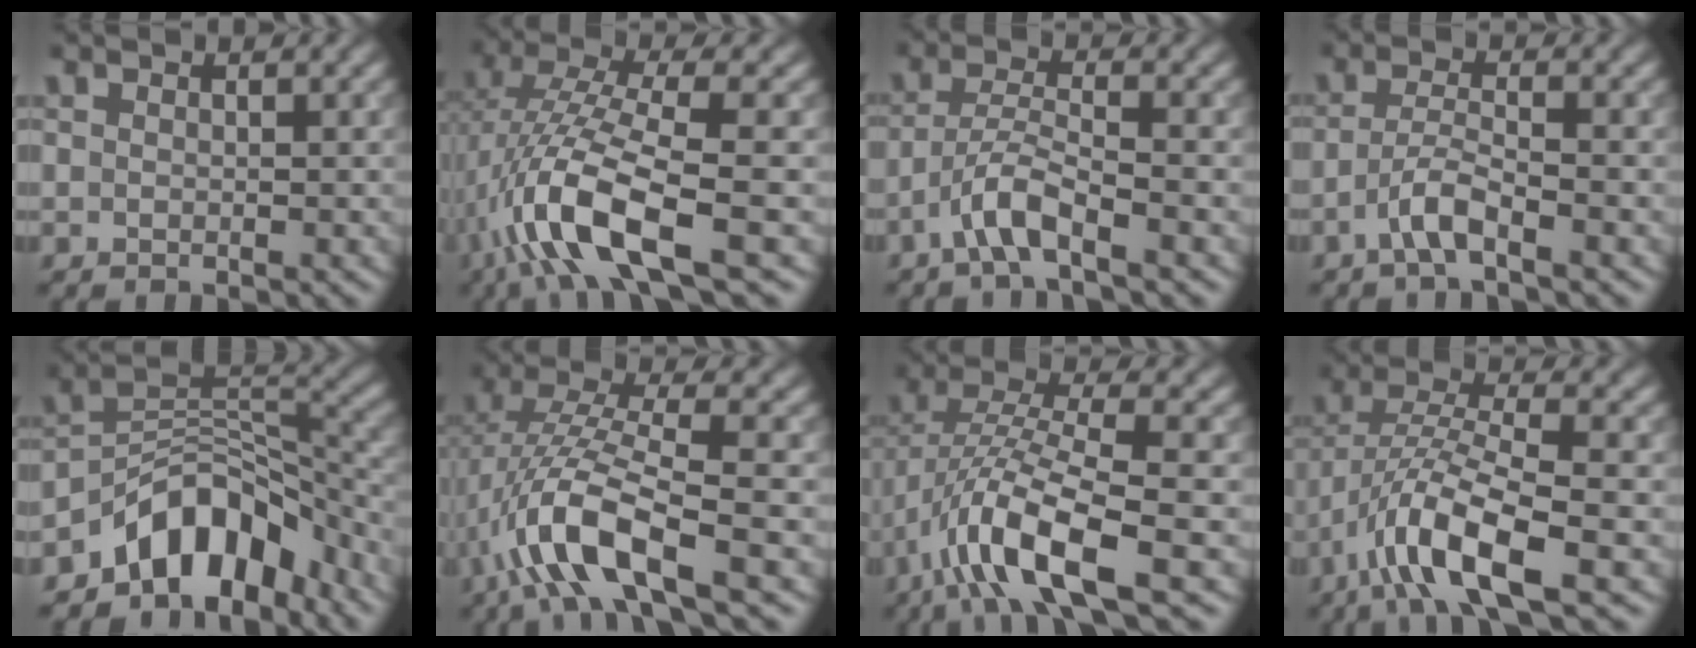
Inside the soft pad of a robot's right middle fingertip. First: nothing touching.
{"total": 9.6, "force": [-3.2, 2.7, 8.7], "torque": [-0.173, 0.007, -0.065]}
{"total": 3.6, "force": [-2.3, 0.5, 2.8], "torque": [-0.053, 0.011, -0.053]}
{"total": 2.8, "force": [-1.7, 0.4, 2.2], "torque": [-0.045, 0.008, -0.041]}
{"total": 8.1, "force": [-5.9, 3.9, 3.9], "torque": [-0.035, 0.006, -0.110]}
{"total": 8.7, "force": [-3.5, 2.6, 7.6], "torque": [-0.156, 0.011, -0.073]}
{"total": 9.5, "force": [-4.5, 2.5, 7.9], "torque": [-0.147, 0.007, -0.090]}
{"total": 8.5, "force": [-4.4, 2.3, 6.9], "torque": [-0.126, 0.006, -0.089]}